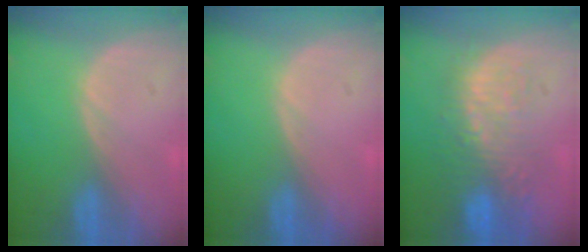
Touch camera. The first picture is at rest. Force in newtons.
{"total": 0.0}
{"total": 10.2, "press": 9.1, "slide": 4.7}